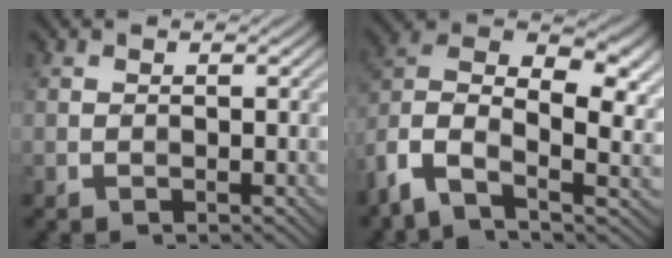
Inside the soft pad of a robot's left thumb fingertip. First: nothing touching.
{"total": 13.9, "force": [-2.7, 8.1, 10.9], "torque": [-0.229, 0.003, -0.064]}